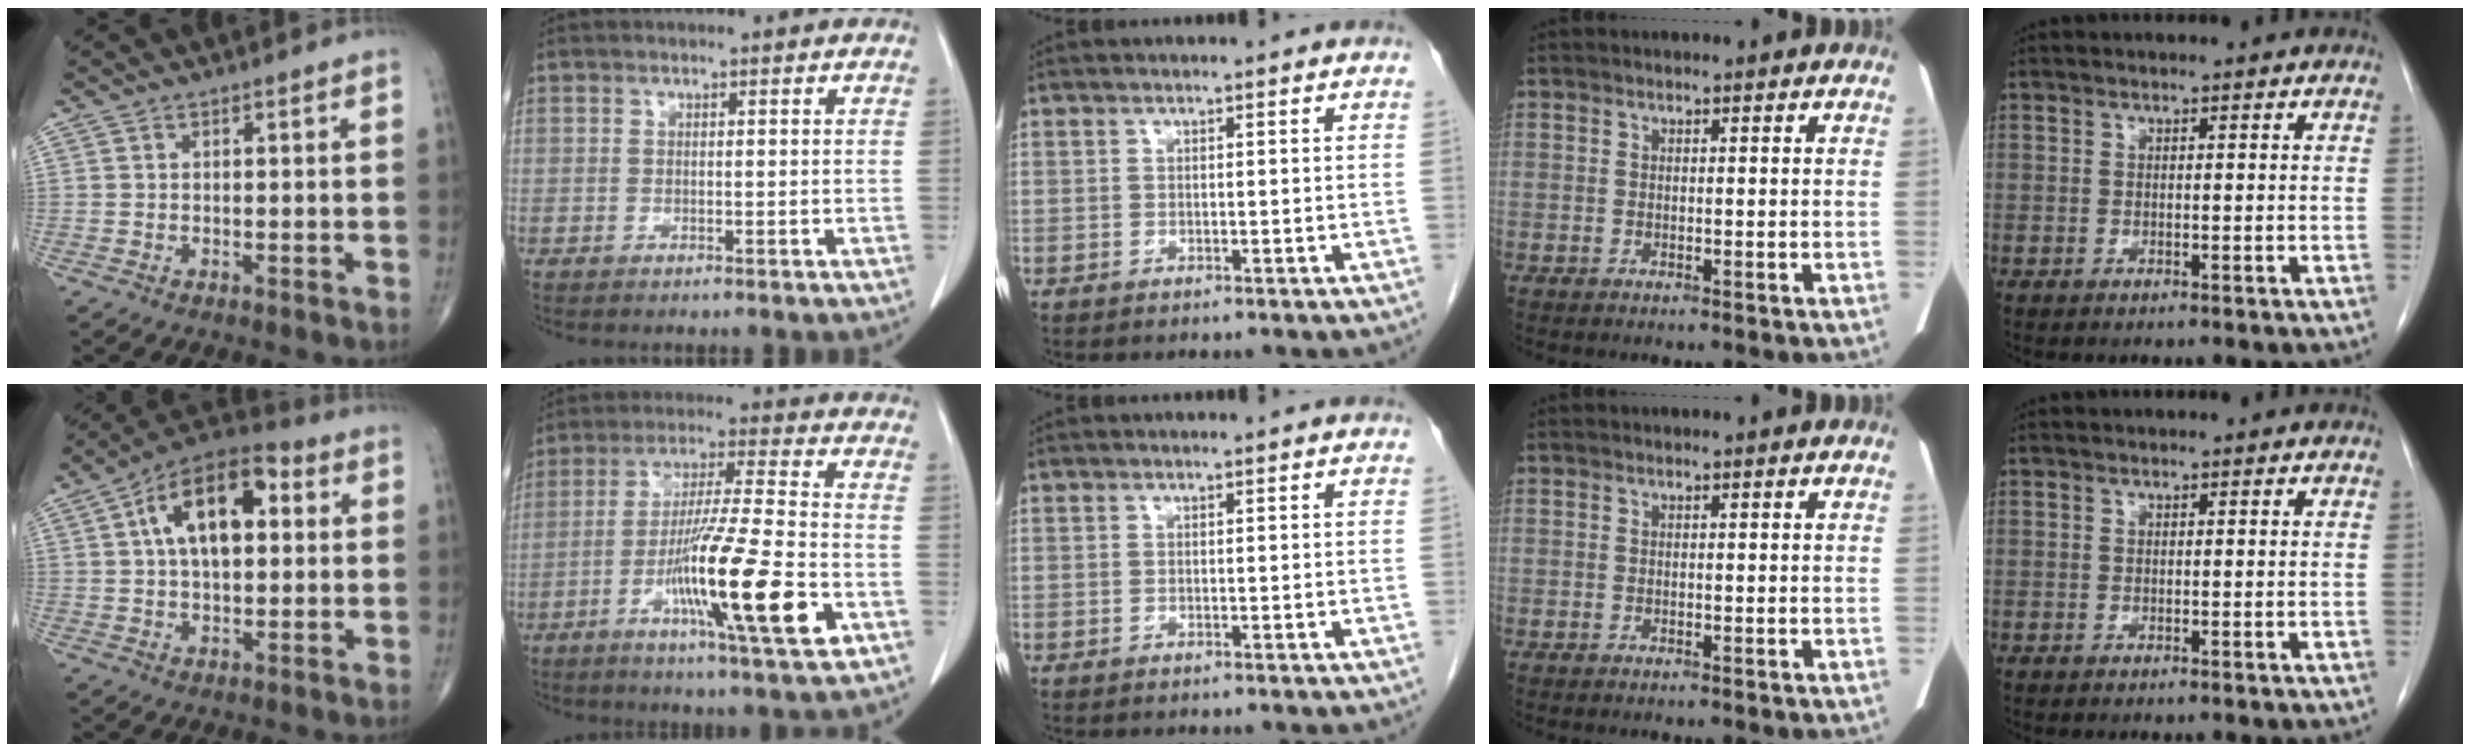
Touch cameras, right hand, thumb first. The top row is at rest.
{"thumb": {"total": 15.6, "force": [3.4, 8.2, 12.9], "torque": [-0.197, 0.027, 0.047]}, "index": {"total": 17.3, "force": [-6.1, 0.1, 16.2], "torque": [-0.292, -0.022, -0.106]}}